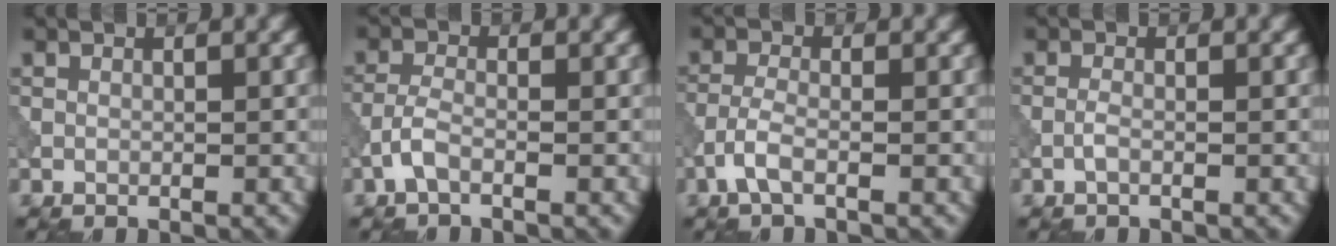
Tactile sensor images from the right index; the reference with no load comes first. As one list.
[{"total": 1.8, "force": [-1.1, 0.6, 1.3], "torque": [-0.032, 0.004, -0.029]}, {"total": 2.2, "force": [-1.2, 0.7, 1.8], "torque": [-0.043, 0.003, -0.031]}, {"total": 0.8, "force": [-0.4, 0.2, 0.7], "torque": [-0.017, 0.002, -0.009]}]